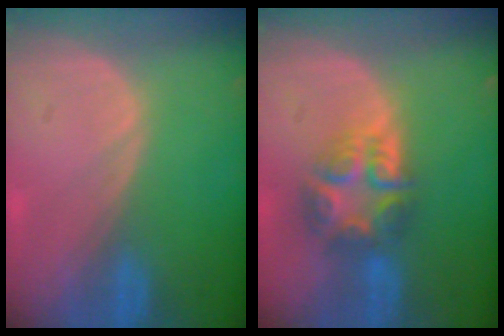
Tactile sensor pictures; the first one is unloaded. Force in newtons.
{"total": 7.8, "press": 6.7, "slide": 4.1}